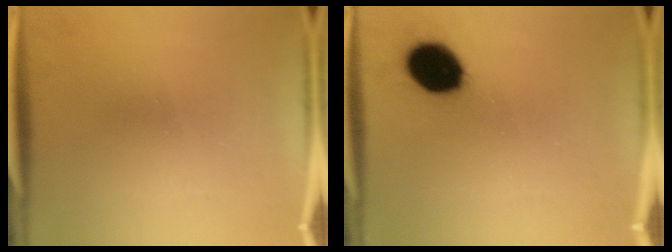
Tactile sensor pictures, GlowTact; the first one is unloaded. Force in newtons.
{"total": 12.9}